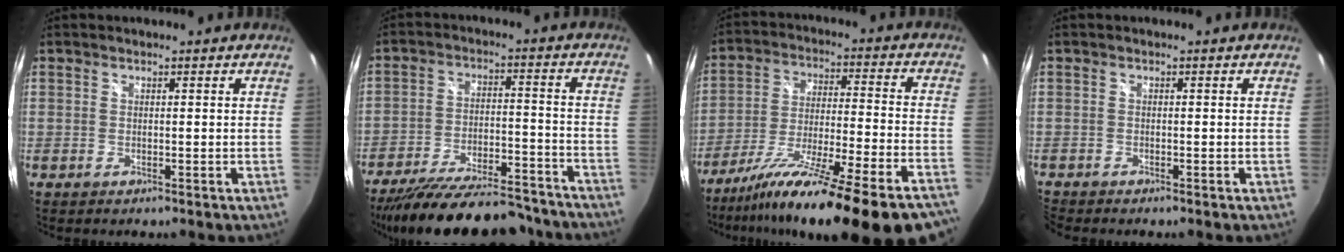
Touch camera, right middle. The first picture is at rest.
{"total": 24.8, "force": [-21.6, 5.8, 10.8], "torque": [-0.195, -0.023, -0.299]}
{"total": 29.4, "force": [-24.3, 1.0, 16.5], "torque": [-0.262, -0.082, -0.364]}
{"total": 1.8, "force": [-1.8, 0.1, 0.2], "torque": [-0.009, -0.013, -0.040]}